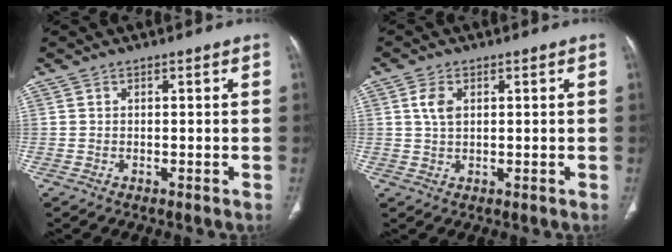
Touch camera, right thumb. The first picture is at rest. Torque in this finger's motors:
{"motor_torque": [0.92, 0.67, 0.21, -0.62, 0.13]}